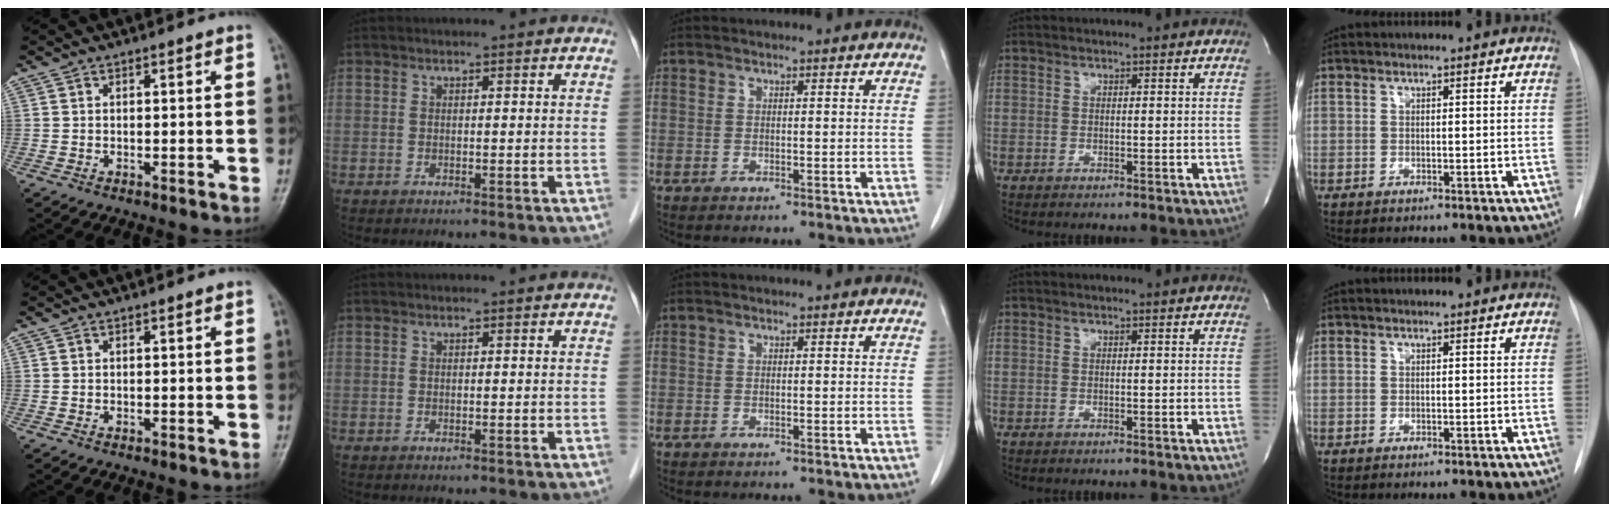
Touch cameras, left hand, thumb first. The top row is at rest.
{}